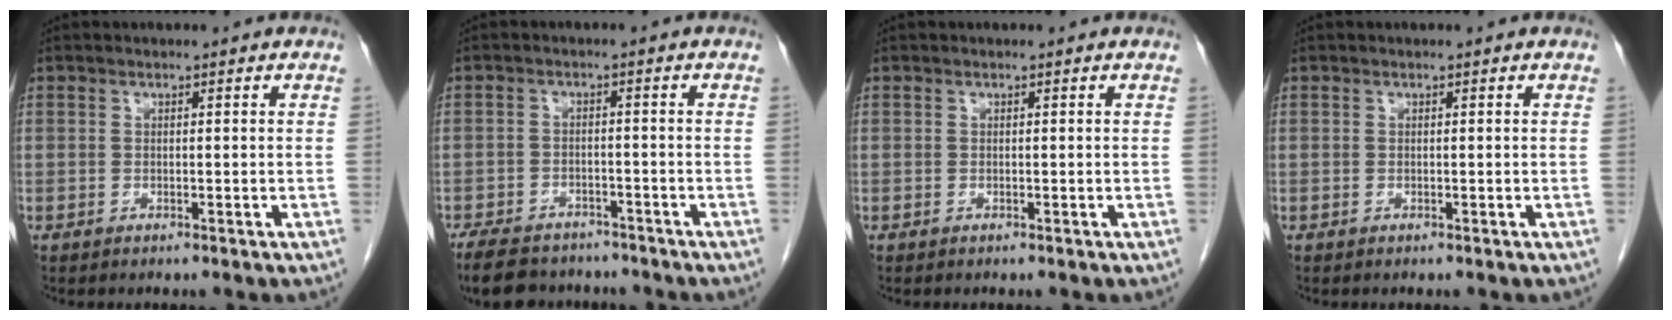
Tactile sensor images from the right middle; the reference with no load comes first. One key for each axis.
{"total": 11.9, "fx": -9.9, "fy": 4.8, "fz": 4.5, "tx": -0.093, "ty": -0.008, "tz": -0.139}
{"total": 0.0}
{"total": 0.0}